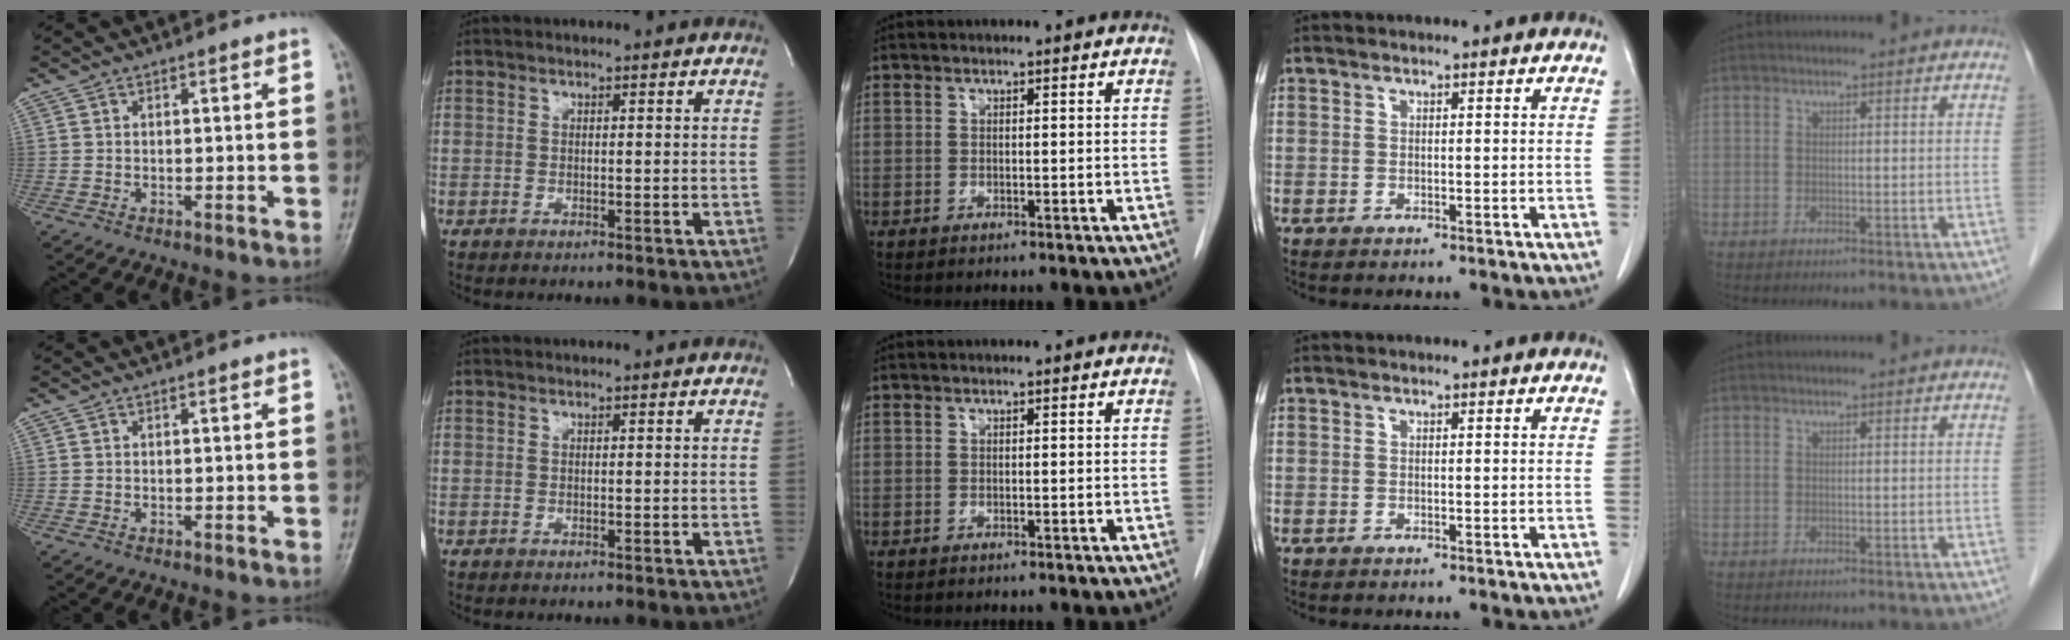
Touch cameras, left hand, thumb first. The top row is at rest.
{}